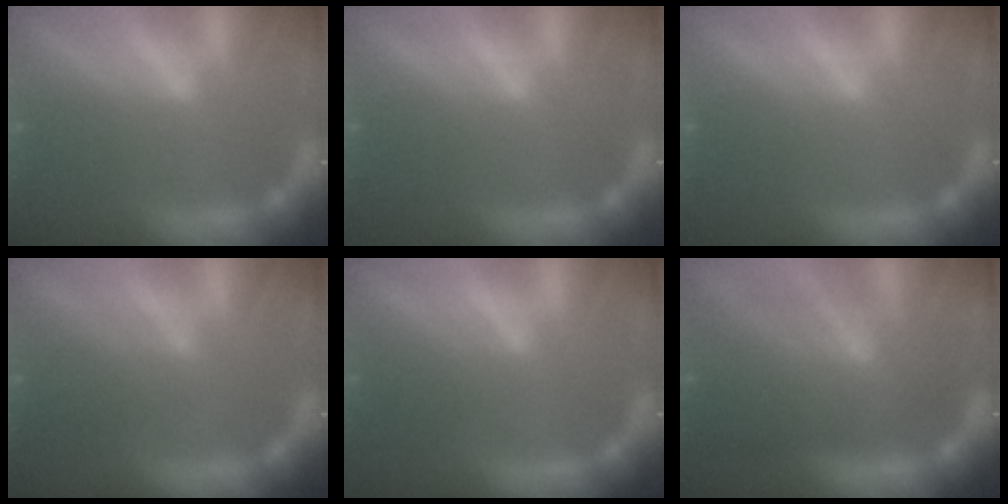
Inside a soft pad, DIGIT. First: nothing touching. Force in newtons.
{"total": 0.0}
{"total": 0.0}
{"total": 3.6}
{"total": 2.5}
{"total": 9.1}